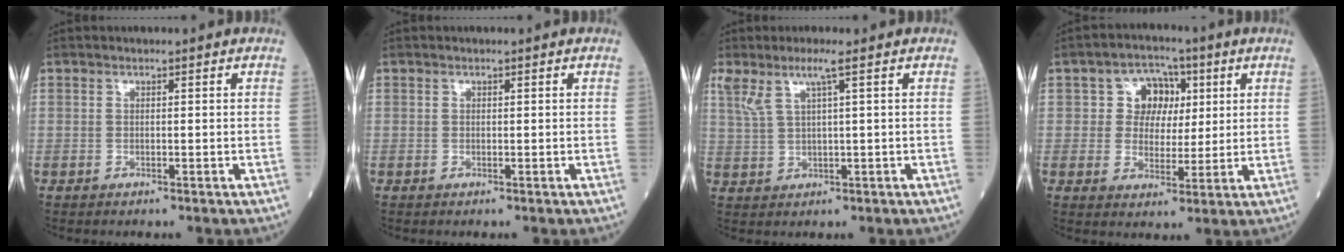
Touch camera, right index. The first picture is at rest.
{"total": 0.0}
{"total": 4.5, "force": [2.6, -0.1, 3.7], "torque": [-0.085, 0.010, 0.058]}
{"total": 6.6, "force": [1.8, 5.6, 3.0], "torque": [-0.044, 0.021, 0.033]}